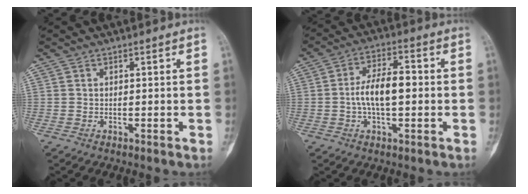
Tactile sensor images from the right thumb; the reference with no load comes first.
{"total": 8.7, "force": [-0.4, 4.1, 7.7], "torque": [-0.133, 0.018, -0.016]}